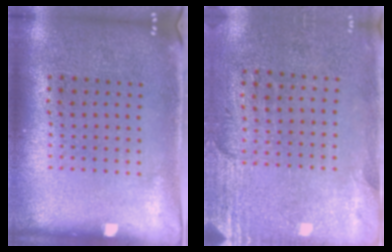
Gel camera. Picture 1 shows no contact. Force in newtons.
{"total": 2.8, "press": 2.5, "slide": 1.2}